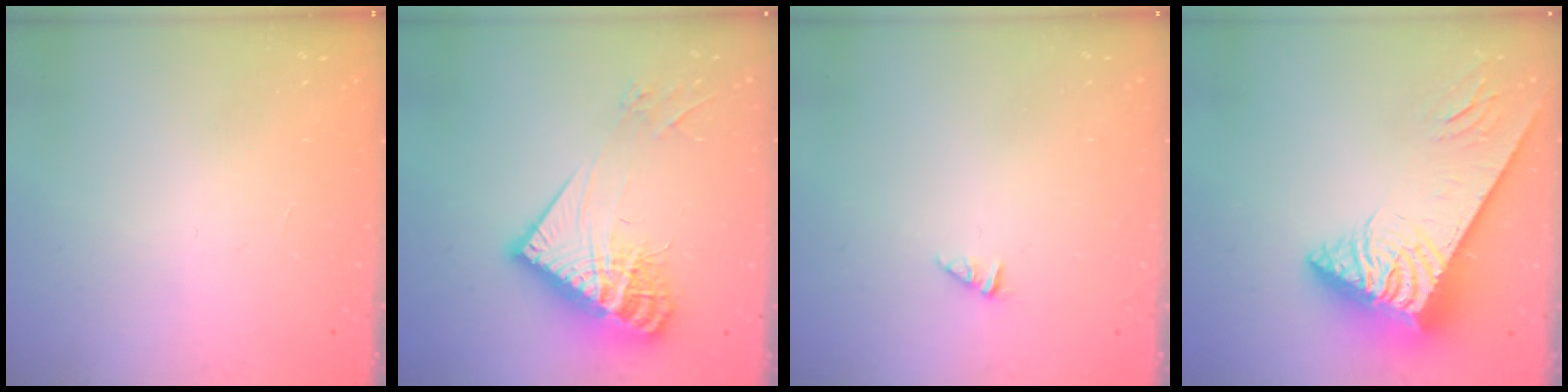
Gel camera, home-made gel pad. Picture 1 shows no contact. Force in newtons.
{"total": 17.7, "press": 17.7, "slide": 1.5}
{"total": 0.0}
{"total": 6.6, "press": 6.5, "slide": 0.9}